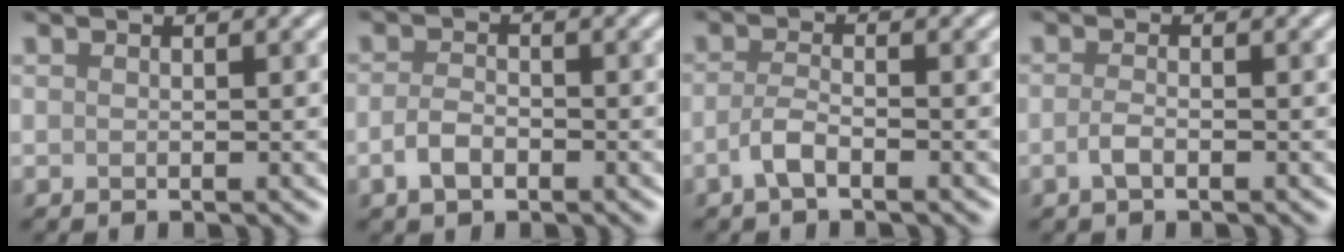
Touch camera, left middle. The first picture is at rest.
{"total": 2.1, "force": [-0.9, 1.2, 1.5], "torque": [-0.030, 0.001, -0.023]}
{"total": 2.0, "force": [-1.1, 0.6, 1.6], "torque": [-0.034, 0.004, -0.026]}
{"total": 1.3, "force": [-0.6, 0.4, 1.0], "torque": [-0.024, 0.001, -0.014]}